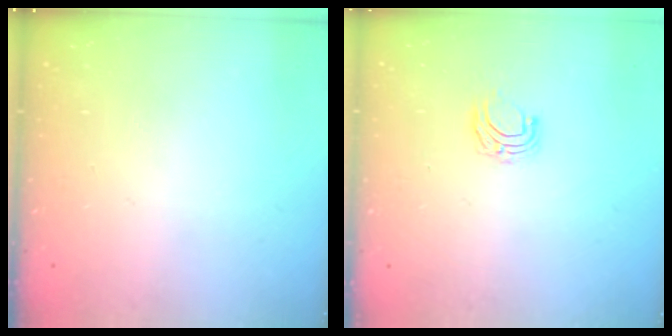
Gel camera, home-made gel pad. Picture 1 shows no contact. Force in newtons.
{"total": 5.2, "press": 5.2, "slide": 0.4}